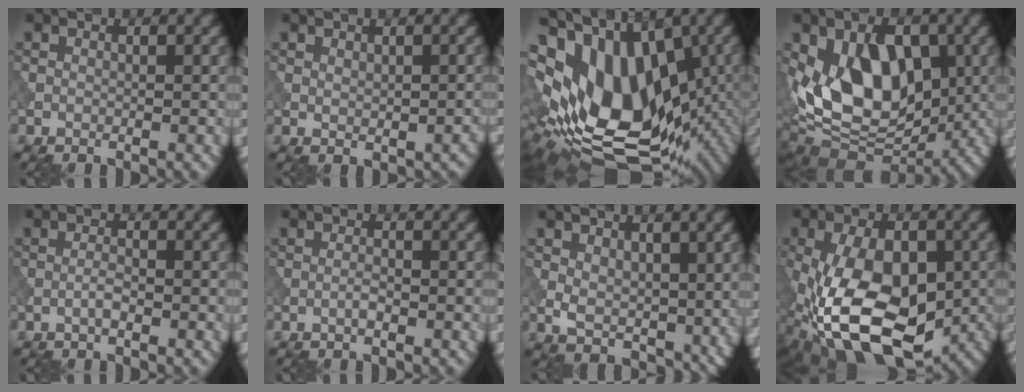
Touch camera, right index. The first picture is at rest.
{"total": 1.4, "force": [0.3, 0.9, 1.0], "torque": [-0.015, -0.005, 0.012]}
{"total": 17.2, "force": [1.2, 10.6, 13.5], "torque": [-0.188, -0.007, 0.050]}
{"total": 11.3, "force": [0.0, 7.0, 8.9], "torque": [-0.151, -0.004, -0.005]}
{"total": 1.3, "force": [-0.6, 0.3, 1.1], "torque": [-0.022, 0.004, -0.015]}
{"total": 1.0, "force": [-0.5, 0.2, 0.9], "torque": [-0.017, 0.002, -0.011]}
{"total": 4.5, "force": [1.4, 2.9, 3.2], "torque": [-0.059, -0.014, 0.029]}
{"total": 16.0, "force": [-4.6, 8.9, 12.5], "torque": [-0.240, -0.027, -0.069]}